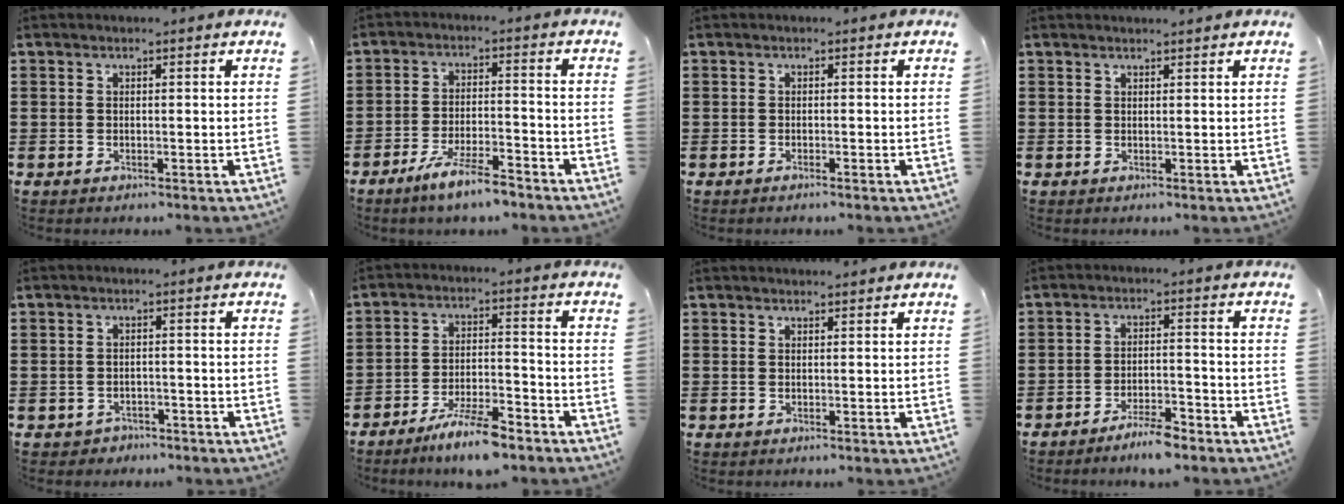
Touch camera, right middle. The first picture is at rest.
{"total": 6.5, "force": [-5.3, 0.6, 3.8], "torque": [-0.079, -0.004, -0.099]}
{"total": 0.5, "force": [-0.4, 0.0, 0.3], "torque": [-0.007, -0.002, -0.008]}
{"total": 0.6, "force": [0.6, -0.1, 0.1], "torque": [0.005, -0.004, 0.009]}
{"total": 1.6, "force": [-1.4, 0.7, -0.1], "torque": [-0.005, 0.002, -0.033]}
{"total": 7.2, "force": [-6.0, 1.0, 3.8], "torque": [-0.071, 0.000, -0.109]}
{"total": 0.6, "force": [0.6, 0.1, 0.0], "torque": [0.006, -0.004, 0.010]}
{"total": 4.1, "force": [-3.6, 0.5, 1.9], "torque": [-0.038, 0.004, -0.070]}